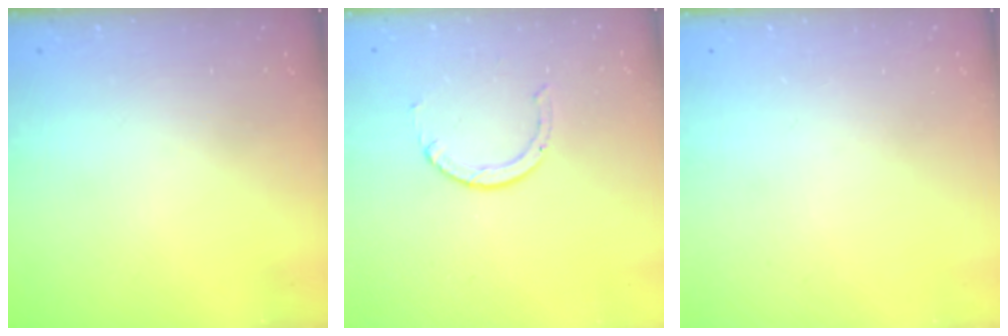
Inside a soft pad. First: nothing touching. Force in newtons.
{"total": 2.0, "press": 2.0, "slide": 0.2}
{"total": 0.0}